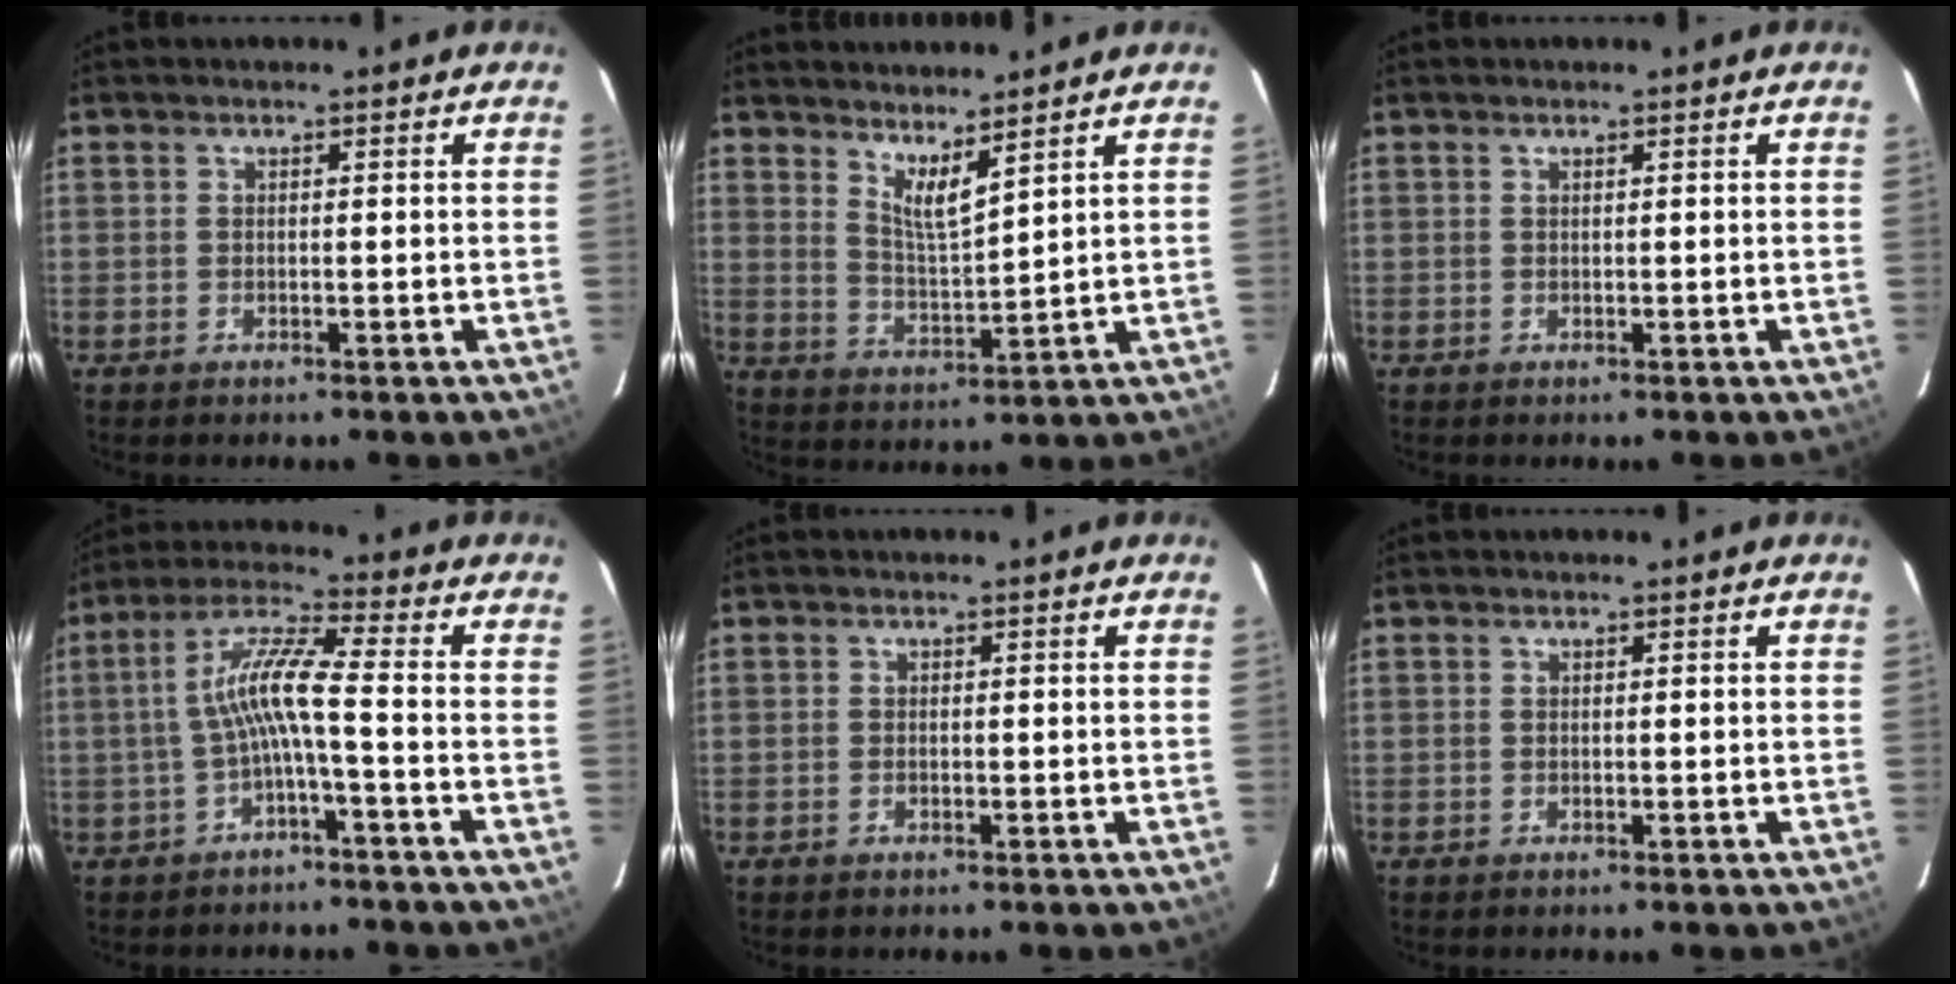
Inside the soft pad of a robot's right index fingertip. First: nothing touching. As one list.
[{"total": 5.8, "force": [4.7, 0.5, 3.5], "torque": [-0.062, -0.012, 0.083]}, {"total": 0.0}, {"total": 7.6, "force": [-2.1, -0.1, 7.3], "torque": [-0.164, 0.016, -0.037]}, {"total": 0.7, "force": [-0.3, 0.4, 0.4], "torque": [-0.007, 0.000, -0.005]}, {"total": 0.0}]